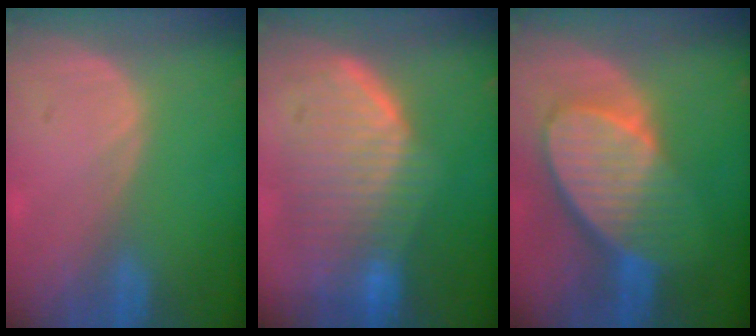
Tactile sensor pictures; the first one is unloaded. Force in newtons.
{"total": 10.0, "press": 9.0, "slide": 4.4}
{"total": 9.7, "press": 8.6, "slide": 4.6}